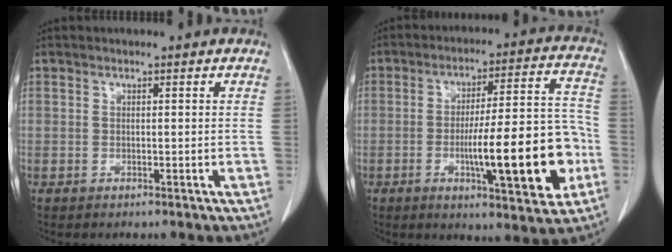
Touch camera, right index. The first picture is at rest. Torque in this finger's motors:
{"motor_torque": [1.18, -0.67, 0.70, 0.16]}